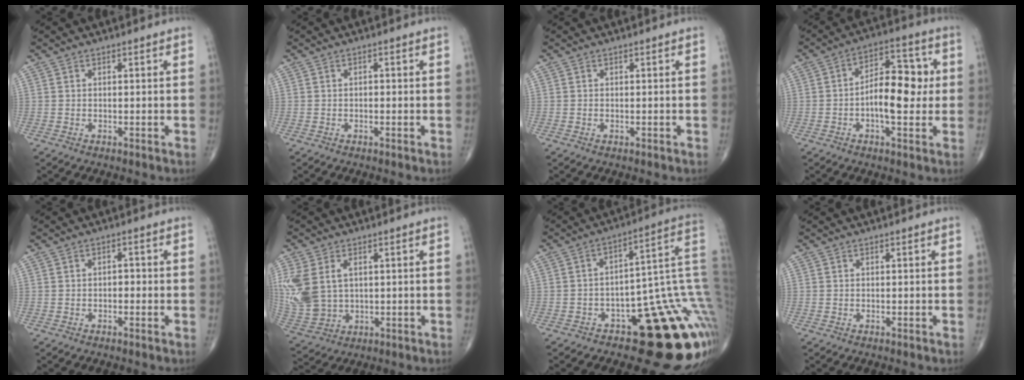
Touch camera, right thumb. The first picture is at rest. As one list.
[{"total": 0.7, "force": [-0.1, 0.3, 0.6], "torque": [-0.010, 0.002, -0.001]}, {"total": 0.0}, {"total": 11.7, "force": [-0.4, 5.7, 10.3], "torque": [-0.139, 0.024, -0.011]}, {"total": 1.5, "force": [-0.3, 1.0, 1.1], "torque": [-0.009, 0.004, -0.008]}, {"total": 13.0, "force": [2.6, 9.0, 9.1], "torque": [-0.225, -0.006, 0.068]}, {"total": 19.0, "force": [-5.2, 8.4, 16.2], "torque": [-0.107, 0.075, -0.059]}, {"total": 0.0}]